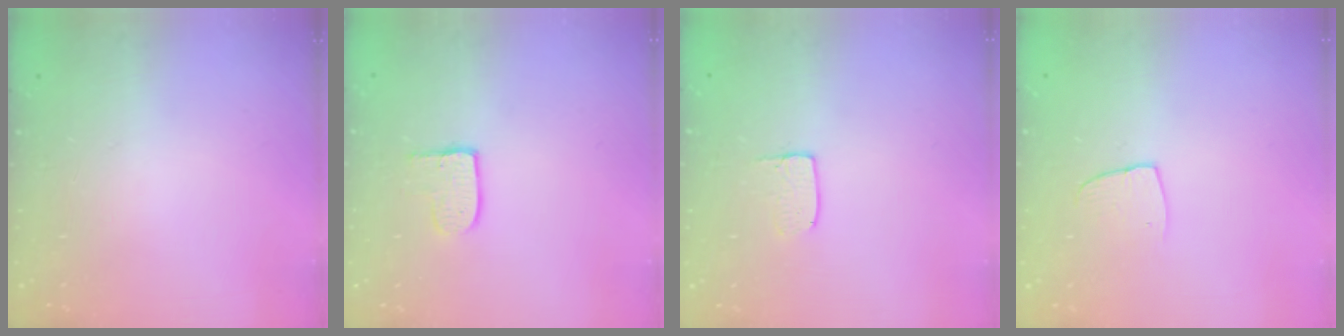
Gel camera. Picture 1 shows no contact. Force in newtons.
{"total": 5.7, "press": 5.7, "slide": 0.5}
{"total": 3.6, "press": 3.5, "slide": 0.2}
{"total": 6.4, "press": 6.4, "slide": 0.3}